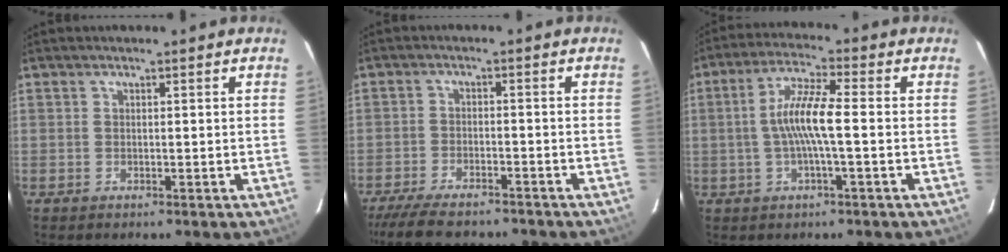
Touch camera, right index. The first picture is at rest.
{"total": 12.3, "force": [-10.5, 3.4, 5.4], "torque": [-0.125, -0.025, -0.168]}
{"total": 8.1, "force": [-0.8, 0.5, 8.1], "torque": [-0.163, 0.008, -0.016]}